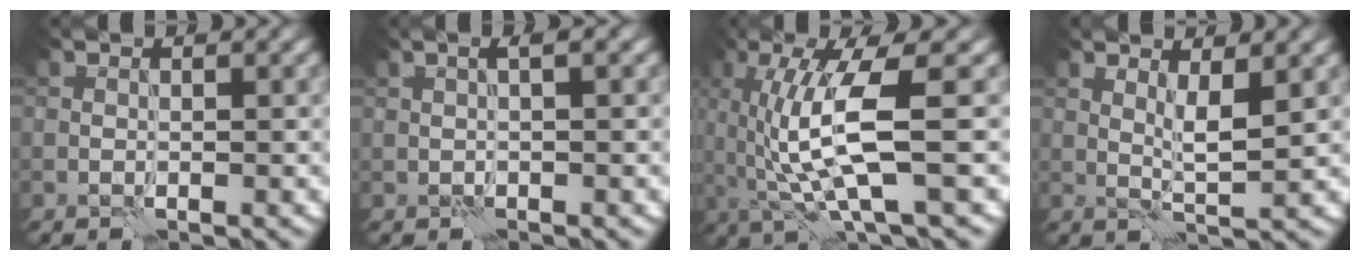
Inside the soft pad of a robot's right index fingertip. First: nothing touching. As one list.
[{"total": 1.3, "force": [0.4, 0.0, 1.2], "torque": [-0.025, 0.007, 0.004]}, {"total": 7.5, "force": [-0.1, 1.5, 7.3], "torque": [-0.147, -0.007, 0.006]}, {"total": 2.2, "force": [0.9, 0.3, 2.0], "torque": [-0.034, -0.008, 0.017]}]